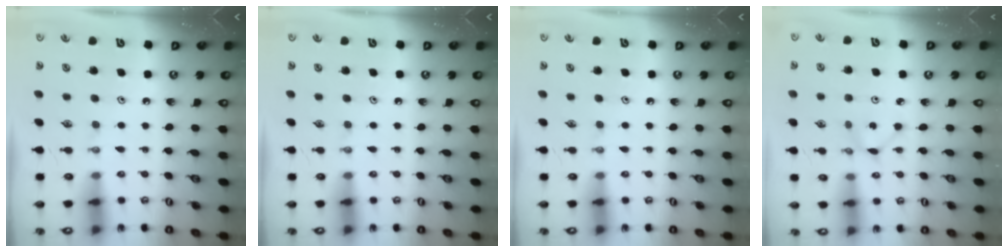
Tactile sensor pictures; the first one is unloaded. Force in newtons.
{"total": 0.0}
{"total": 0.0}
{"total": 1.7, "press": 1.7, "slide": 0.1}